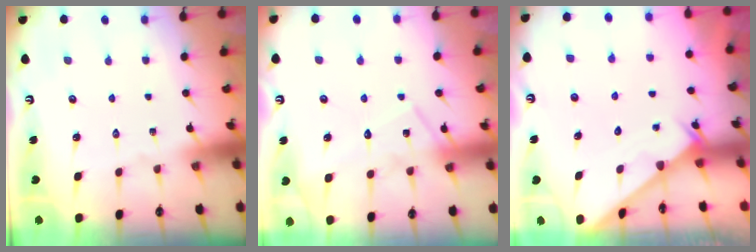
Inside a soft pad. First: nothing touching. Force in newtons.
{"total": 11.9, "press": 11.9, "slide": 0.9}
{"total": 2.9, "press": 2.9, "slide": 0.3}